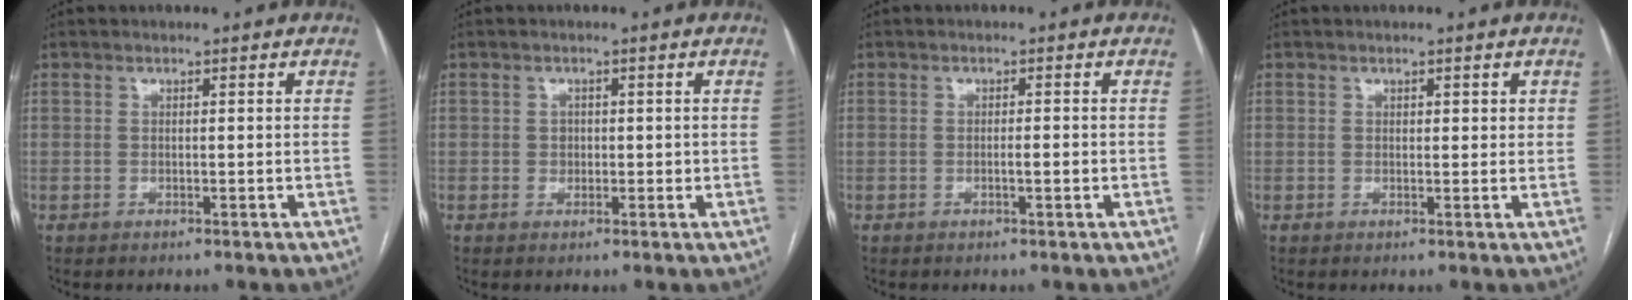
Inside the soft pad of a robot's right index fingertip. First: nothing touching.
{"total": 1.5, "force": [0.1, 1.4, 0.5], "torque": [-0.008, 0.004, 0.005]}
{"total": 1.3, "force": [-0.4, 0.2, 1.3], "torque": [-0.024, 0.002, -0.004]}
{"total": 1.7, "force": [0.8, 0.8, 1.3], "torque": [-0.014, 0.001, 0.009]}